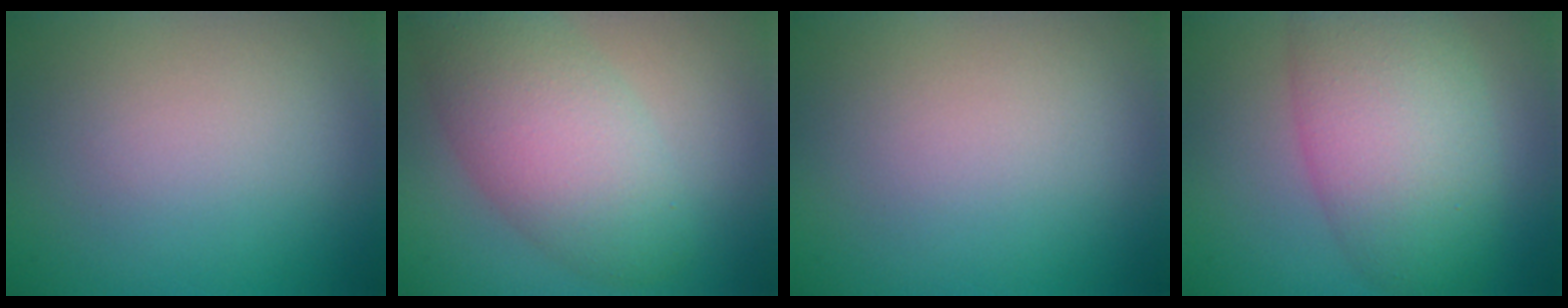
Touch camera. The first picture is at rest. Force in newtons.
{"total": 6.6, "press": 6.6, "slide": 0.4}
{"total": 0.0}
{"total": 8.5, "press": 8.5, "slide": 0.5}